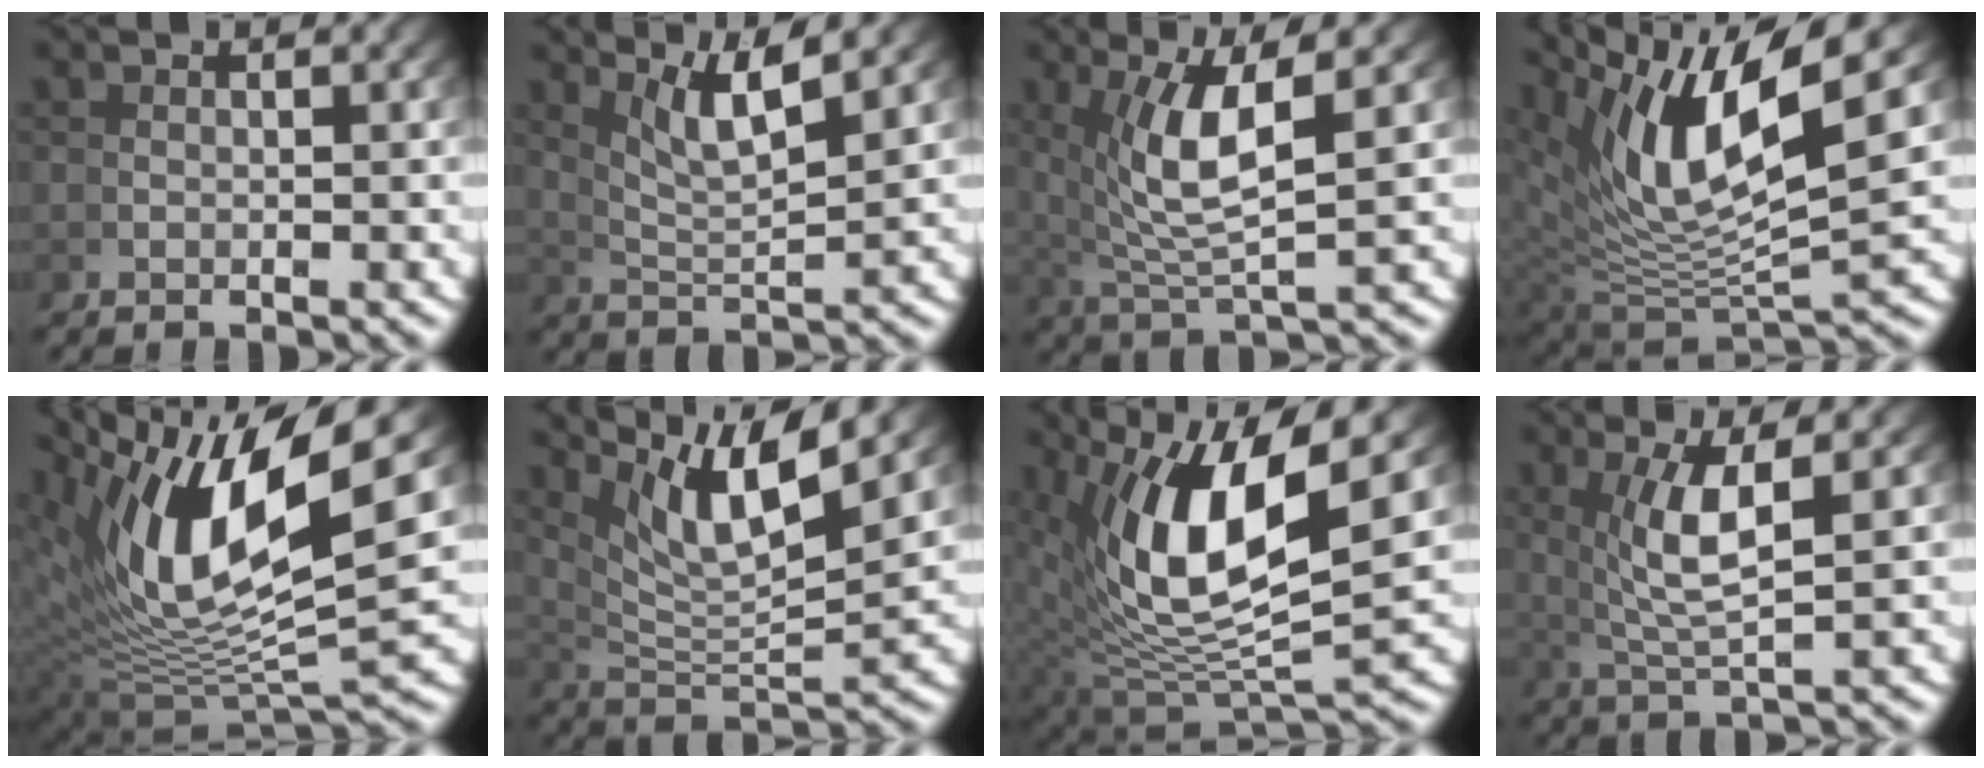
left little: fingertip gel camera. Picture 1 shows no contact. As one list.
[{"total": 5.2, "force": [3.4, 0.7, 3.8], "torque": [-0.063, -0.005, 0.067]}, {"total": 6.3, "force": [1.6, 1.9, 5.8], "torque": [-0.114, -0.005, 0.044]}, {"total": 11.9, "force": [3.5, 5.7, 9.9], "torque": [-0.193, -0.012, 0.073]}, {"total": 13.6, "force": [3.5, 6.2, 11.6], "torque": [-0.226, -0.008, 0.073]}, {"total": 9.0, "force": [5.2, 2.8, 6.8], "torque": [-0.108, 0.010, 0.090]}, {"total": 12.5, "force": [1.9, 6.5, 10.5], "torque": [-0.211, -0.035, 0.061]}, {"total": 4.7, "force": [1.5, 0.6, 4.4], "torque": [-0.089, -0.006, 0.042]}]